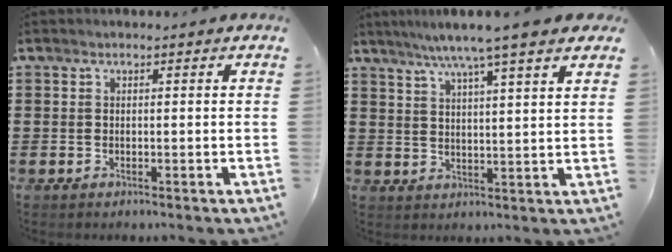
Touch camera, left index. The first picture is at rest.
{"total": 6.8, "force": [5.3, 0.0, 4.2], "torque": [-0.095, -0.016, 0.091]}